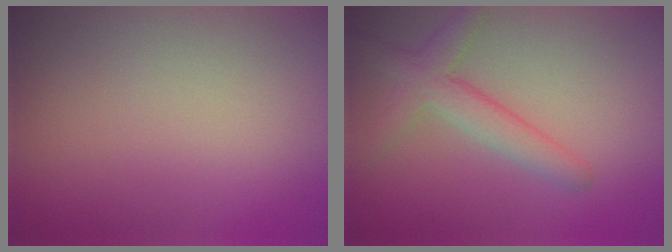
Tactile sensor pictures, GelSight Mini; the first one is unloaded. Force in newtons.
{"total": 3.5, "press": 3.5, "slide": 0.2}